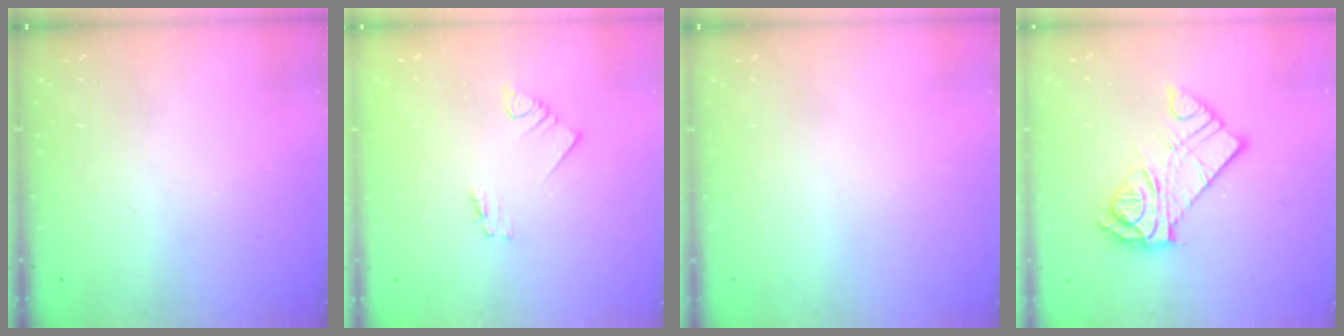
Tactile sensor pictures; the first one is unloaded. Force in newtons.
{"total": 1.6, "press": 1.6, "slide": 0.1}
{"total": 0.0}
{"total": 12.9, "press": 12.9, "slide": 0.7}